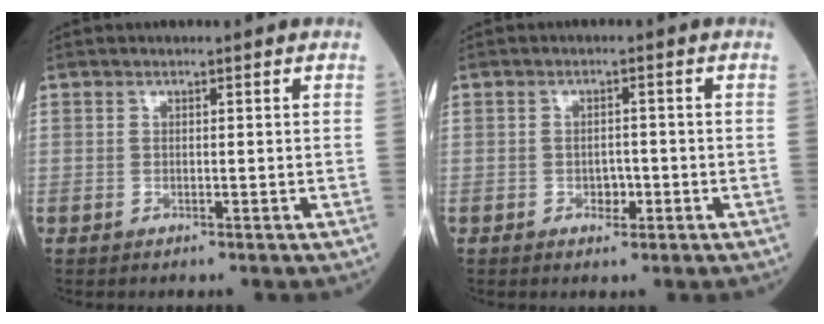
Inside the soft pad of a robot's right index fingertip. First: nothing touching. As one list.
[{"total": 2.3, "force": [-0.9, 1.3, 1.6], "torque": [-0.021, 0.004, -0.010]}]